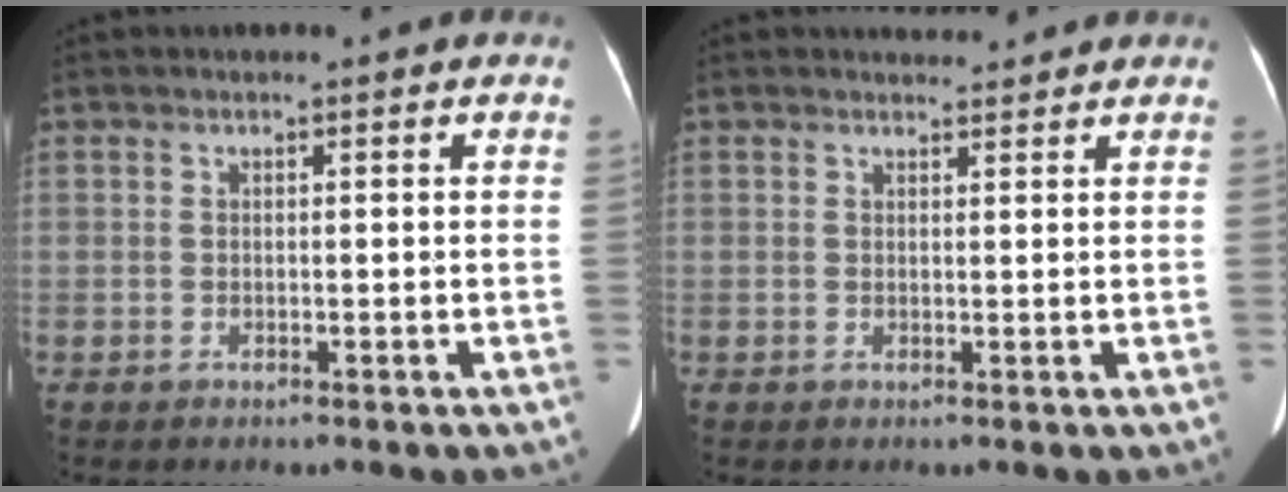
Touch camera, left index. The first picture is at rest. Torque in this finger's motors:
{"motor_torque": [0.04, -0.04, -0.21, -0.09]}